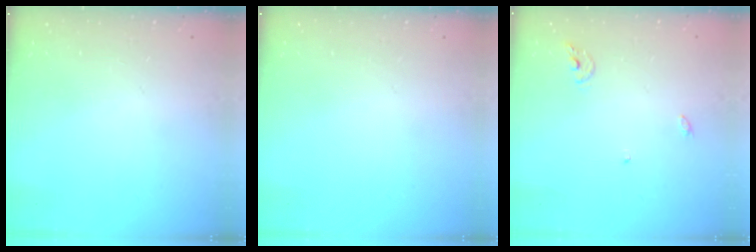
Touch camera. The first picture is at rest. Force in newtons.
{"total": 0.0}
{"total": 4.9, "press": 4.9, "slide": 0.4}